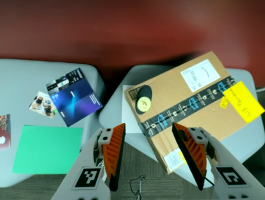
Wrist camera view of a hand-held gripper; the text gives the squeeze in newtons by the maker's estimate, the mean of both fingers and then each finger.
{"total": 0.0}